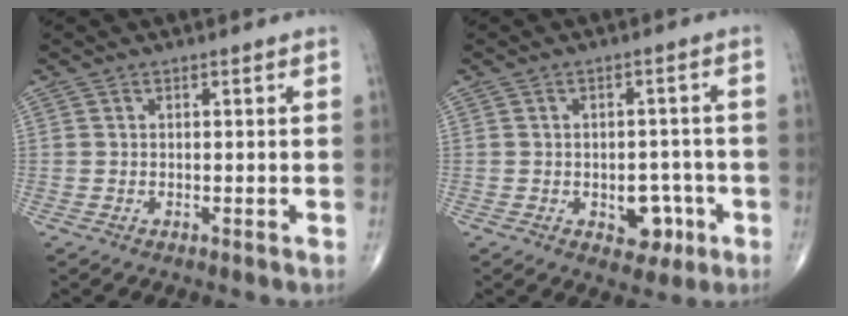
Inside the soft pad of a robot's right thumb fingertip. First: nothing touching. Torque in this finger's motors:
{"motor_torque": [1.99, 1.46, 0.19, -0.38, 0.09]}